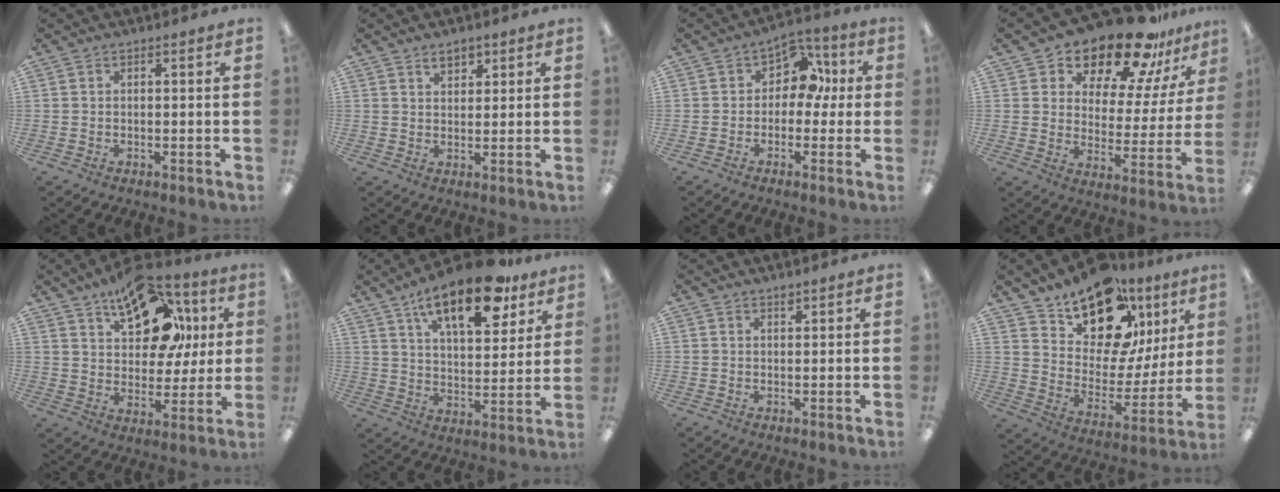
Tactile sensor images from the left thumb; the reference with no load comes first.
{"total": 3.6, "force": [2.6, 2.0, 1.4], "torque": [-0.006, -0.007, 0.044]}
{"total": 8.3, "force": [1.9, 6.3, 5.1], "torque": [-0.069, -0.001, 0.031]}
{"total": 18.3, "force": [15.8, 6.1, 7.1], "torque": [-0.122, -0.122, 0.274]}
{"total": 20.0, "force": [10.7, 11.7, 12.2], "torque": [-0.183, -0.043, 0.187]}
{"total": 18.4, "force": [11.9, 7.4, 12.0], "torque": [-0.182, -0.057, 0.195]}
{"total": 1.3, "force": [1.2, 0.3, 0.3], "torque": [0.001, -0.004, 0.021]}
{"total": 18.4, "force": [13.4, 9.2, 8.5], "torque": [-0.141, -0.095, 0.238]}